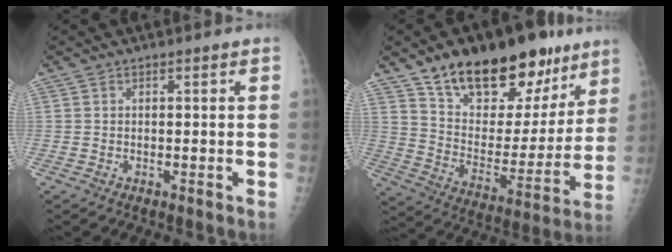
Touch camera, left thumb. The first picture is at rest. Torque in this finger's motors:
{"motor_torque": [0.78, 0.88, 1.53, -1.23, 0.09]}